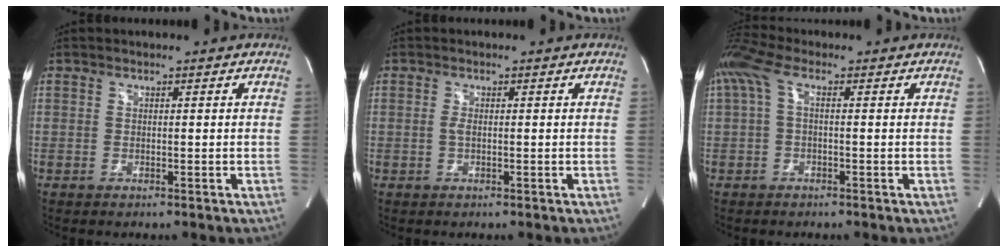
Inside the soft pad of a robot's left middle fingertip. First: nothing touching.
{"total": 0.8, "force": [-0.1, 0.2, 0.8], "torque": [-0.018, 0.000, -0.003]}
{"total": 8.0, "force": [2.4, 3.2, 7.0], "torque": [-0.173, 0.044, 0.043]}